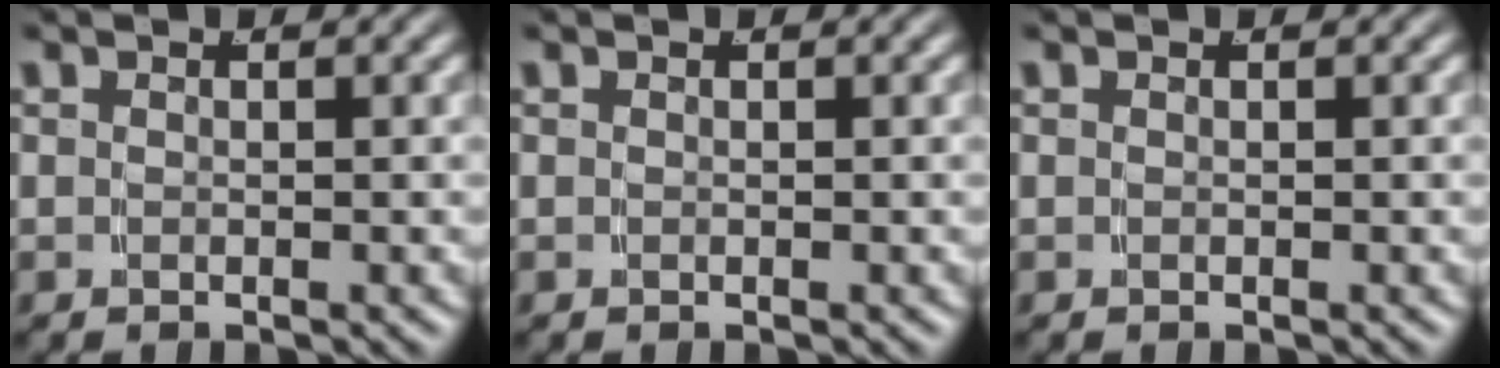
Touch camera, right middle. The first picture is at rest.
{"total": 0.0}
{"total": 0.0}